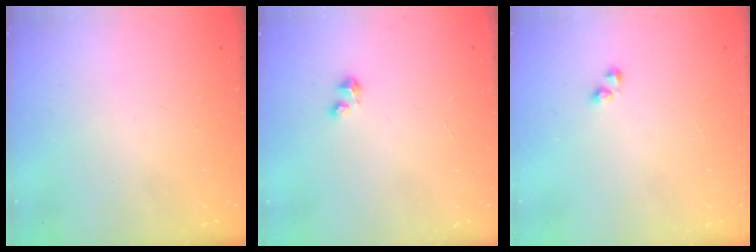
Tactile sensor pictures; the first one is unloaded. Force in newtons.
{"total": 2.4, "press": 2.4, "slide": 0.1}
{"total": 1.9, "press": 1.9, "slide": 0.3}